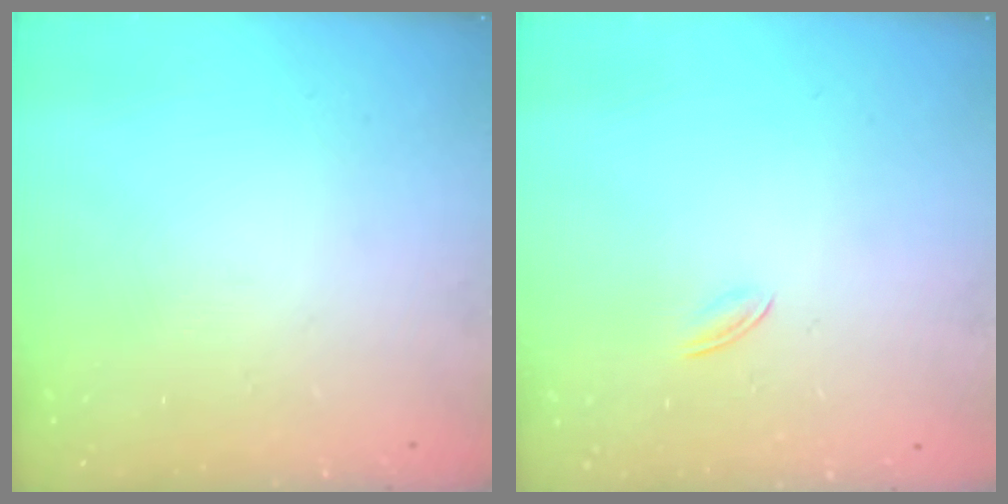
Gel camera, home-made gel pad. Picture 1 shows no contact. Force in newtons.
{"total": 1.6, "press": 1.5, "slide": 0.5}